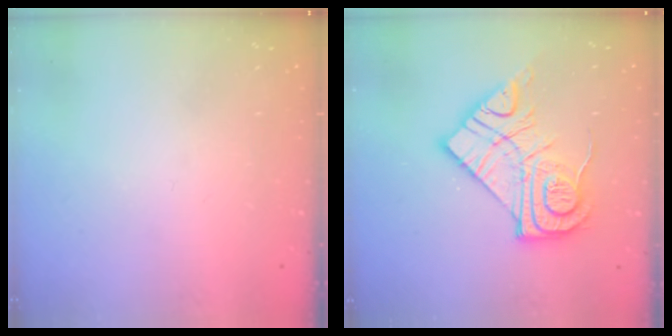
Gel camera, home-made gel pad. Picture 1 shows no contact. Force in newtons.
{"total": 17.7, "press": 17.6, "slide": 1.1}